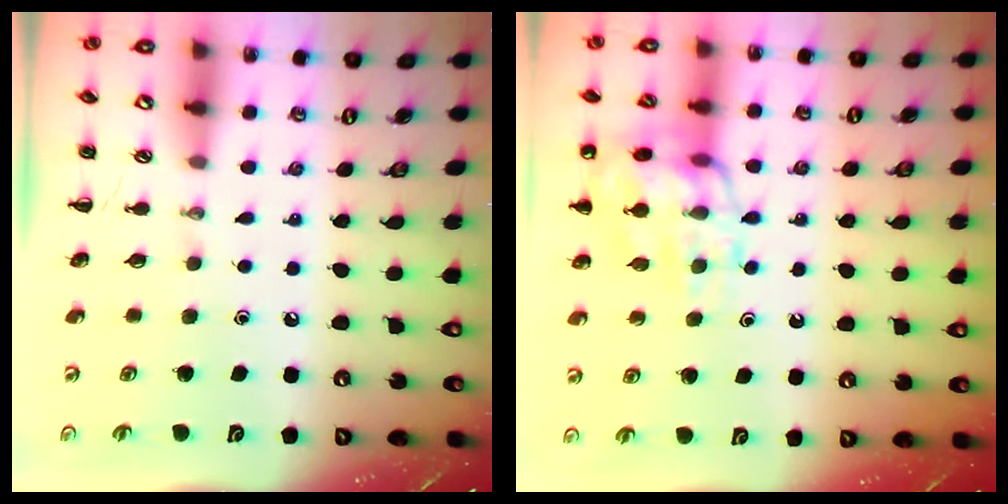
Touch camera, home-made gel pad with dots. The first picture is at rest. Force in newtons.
{"total": 17.4, "press": 17.3, "slide": 2.4}